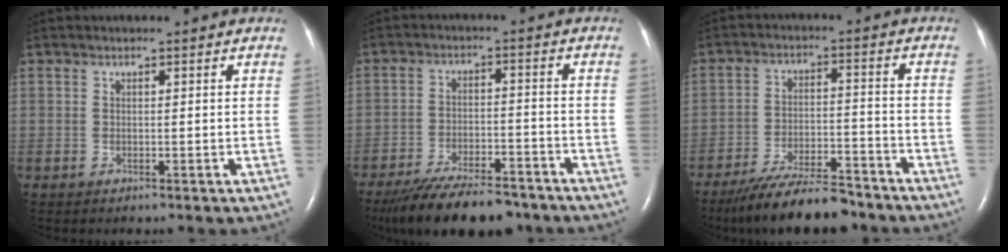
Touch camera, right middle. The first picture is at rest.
{"total": 15.2, "force": [-12.7, 4.0, 7.4], "torque": [-0.129, -0.013, -0.198]}
{"total": 12.8, "force": [-11.1, 2.1, 5.9], "torque": [-0.101, -0.006, -0.181]}